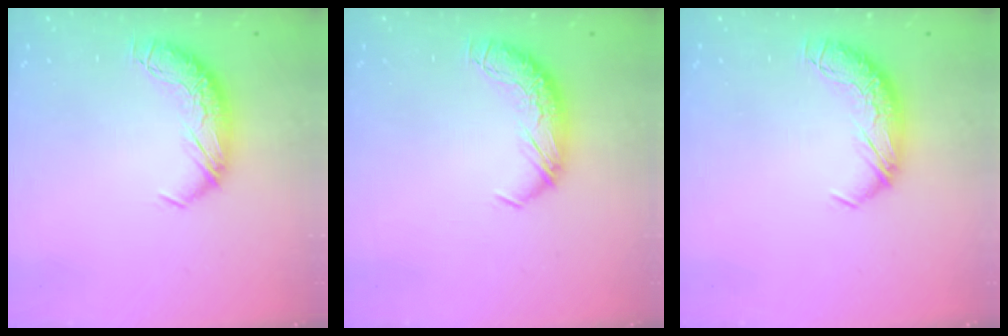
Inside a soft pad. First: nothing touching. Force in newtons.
{"total": 0.0}
{"total": 0.0}